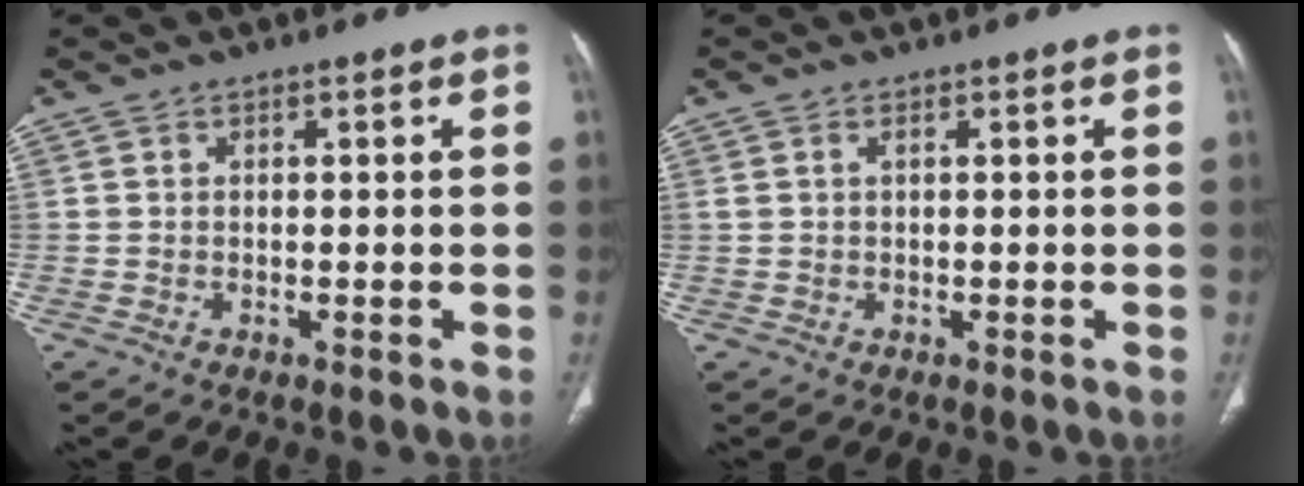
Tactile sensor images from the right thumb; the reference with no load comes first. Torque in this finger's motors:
{"motor_torque": [0.01, -0.32, 0.00, 0.66, 0.03]}